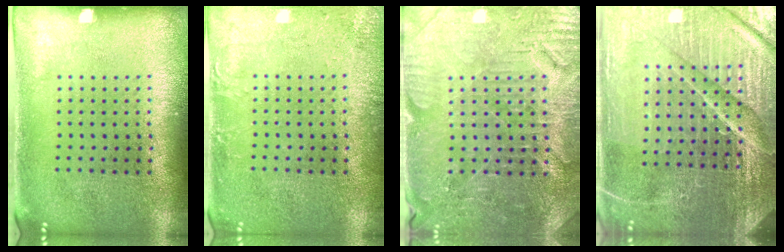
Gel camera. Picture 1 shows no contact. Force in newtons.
{"total": 1.9, "press": 1.9, "slide": 0.2}
{"total": 3.8, "press": 3.7, "slide": 0.7}
{"total": 6.0, "press": 5.4, "slide": 2.6}